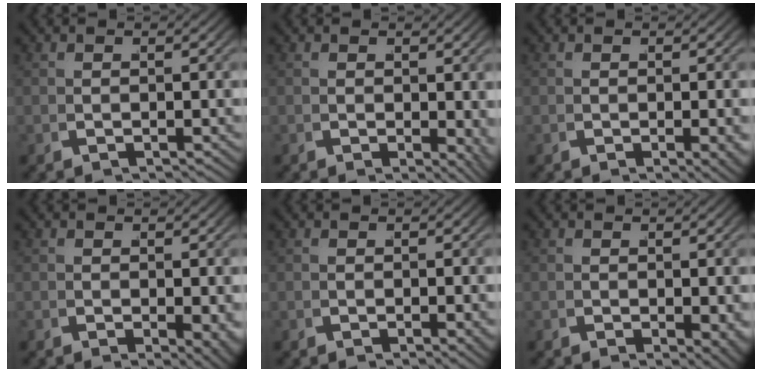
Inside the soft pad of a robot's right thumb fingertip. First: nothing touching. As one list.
[{"total": 2.0, "force": [0.1, 1.0, 1.7], "torque": [-0.015, -0.011, 0.007]}, {"total": 1.8, "force": [-0.3, 0.6, 1.7], "torque": [-0.025, -0.004, -0.001]}, {"total": 2.5, "force": [-0.2, 1.0, 2.2], "torque": [-0.027, -0.012, 0.004]}, {"total": 0.9, "force": [-0.1, 0.3, 0.8], "torque": [-0.013, -0.002, 0.001]}, {"total": 2.2, "force": [-0.2, 1.0, 1.9], "torque": [-0.021, -0.011, 0.005]}]